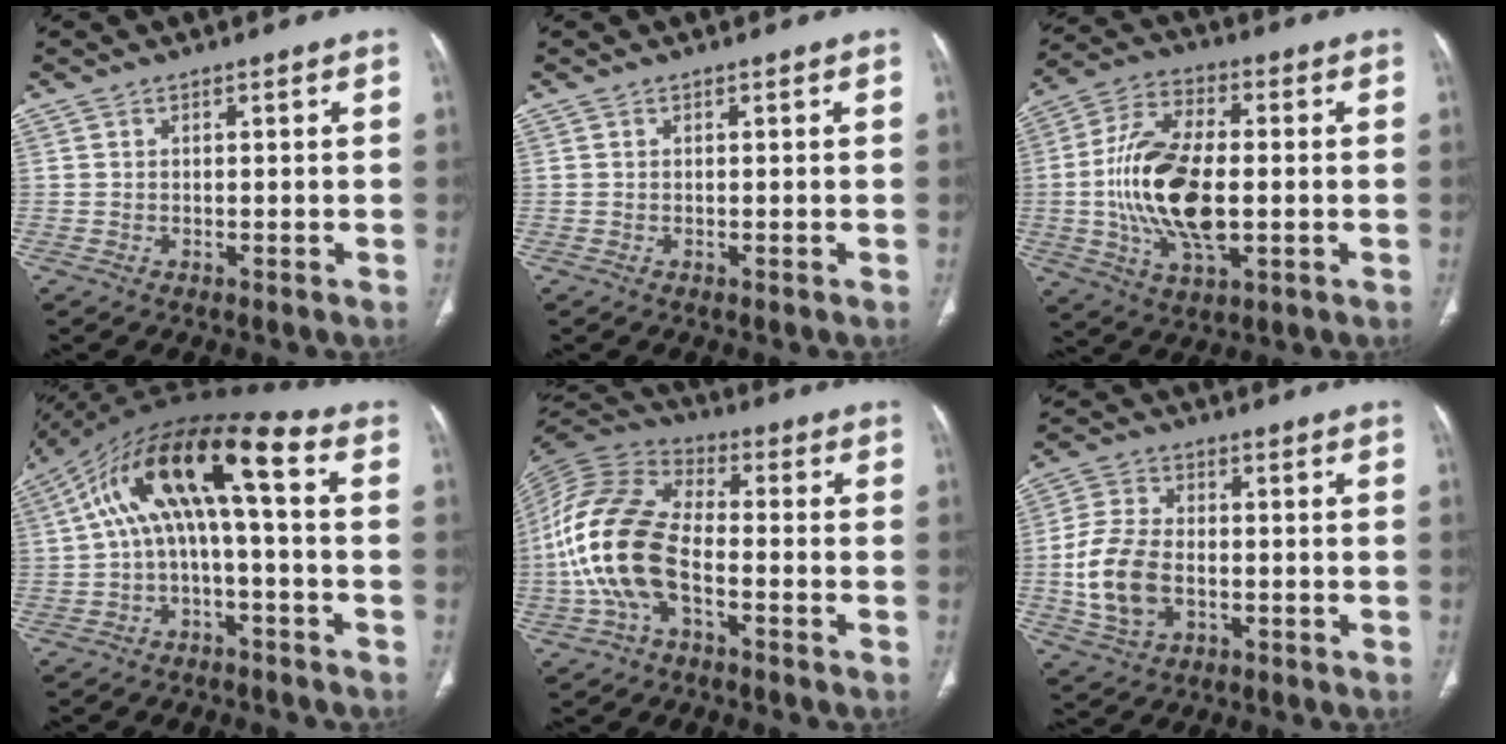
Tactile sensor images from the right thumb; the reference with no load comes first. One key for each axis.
{"total": 0.0}
{"total": 18.1, "fx": -1.3, "fy": 9.0, "fz": 15.6, "tx": -0.309, "ty": 0.009, "tz": -0.023}
{"total": 14.8, "fx": 0.8, "fy": 4.5, "fz": 14.1, "tx": -0.259, "ty": 0.069, "tz": 0.012}
{"total": 16.9, "fx": -4.0, "fy": 9.5, "fz": 13.4, "tx": -0.287, "ty": 0.031, "tz": -0.078}
{"total": 11.3, "fx": -2.0, "fy": 7.4, "fz": 8.2, "tx": -0.167, "ty": 0.011, "tz": -0.035}